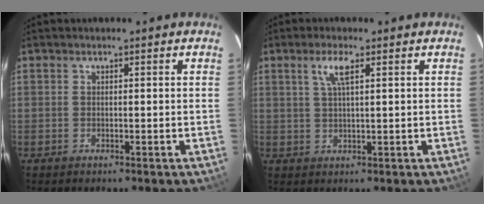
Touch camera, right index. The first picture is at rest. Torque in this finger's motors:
{"motor_torque": [0.62, 0.35, 0.34, 0.06]}